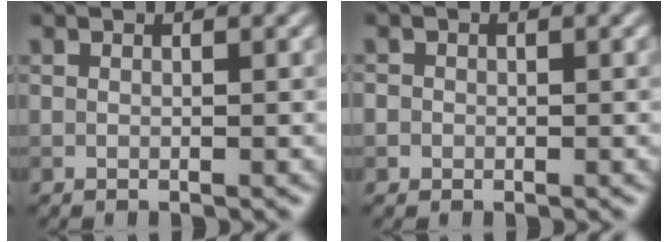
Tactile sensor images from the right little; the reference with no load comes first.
{"total": 1.0, "force": [-0.1, 1.0, 0.1], "torque": [0.006, -0.004, -0.005]}